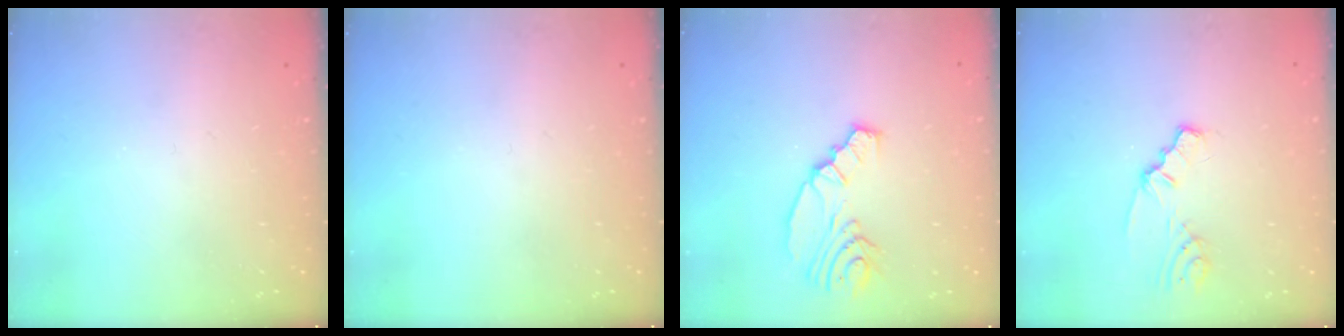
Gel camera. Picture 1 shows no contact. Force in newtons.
{"total": 0.0}
{"total": 9.2, "press": 8.3, "slide": 4.1}
{"total": 2.1, "press": 2.1, "slide": 0.2}